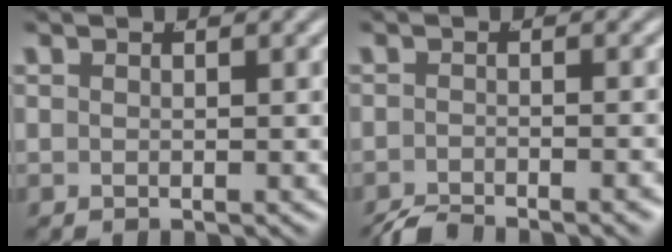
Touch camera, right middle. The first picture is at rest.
{"total": 2.7, "force": [-2.6, 0.1, 0.6], "torque": [-0.007, -0.007, -0.044]}